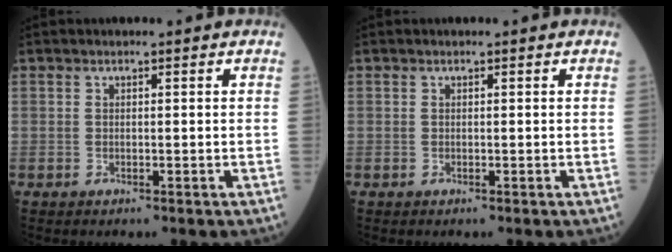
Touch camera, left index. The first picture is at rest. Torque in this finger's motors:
{"motor_torque": [0.00, 0.00, -0.01, 0.00]}